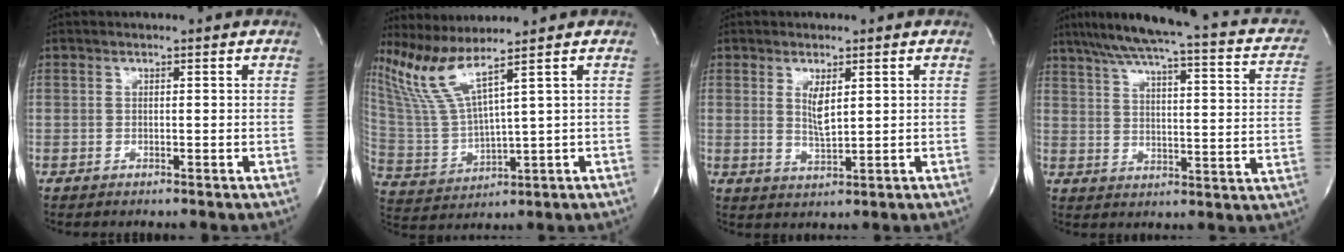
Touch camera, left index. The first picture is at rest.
{"total": 7.7, "force": [5.7, -1.4, 4.9], "torque": [-0.120, -0.007, 0.135]}
{"total": 3.2, "force": [0.9, 0.7, 3.0], "torque": [-0.060, -0.009, 0.023]}
{"total": 23.6, "force": [18.0, 4.3, 14.6], "torque": [-0.215, 0.010, 0.215]}